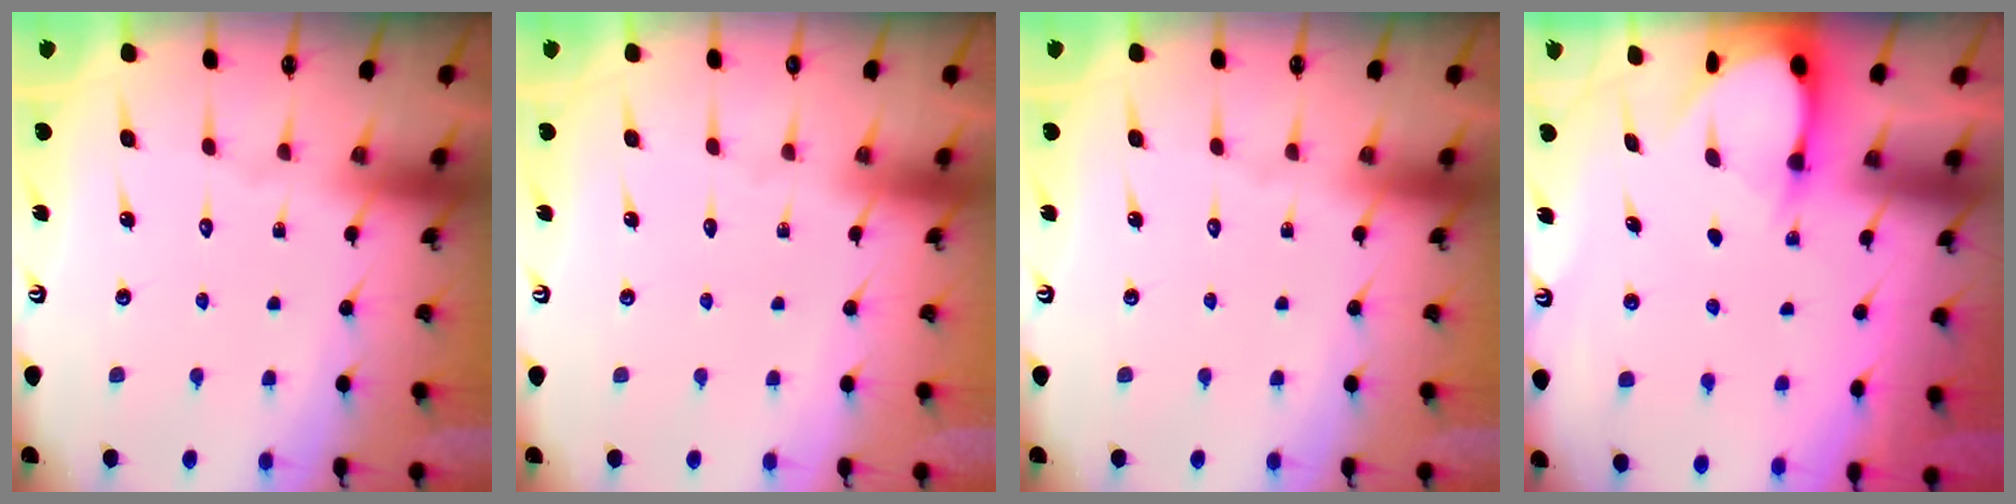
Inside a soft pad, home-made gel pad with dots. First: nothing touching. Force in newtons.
{"total": 0.0}
{"total": 0.0}
{"total": 3.2, "press": 3.2, "slide": 0.5}